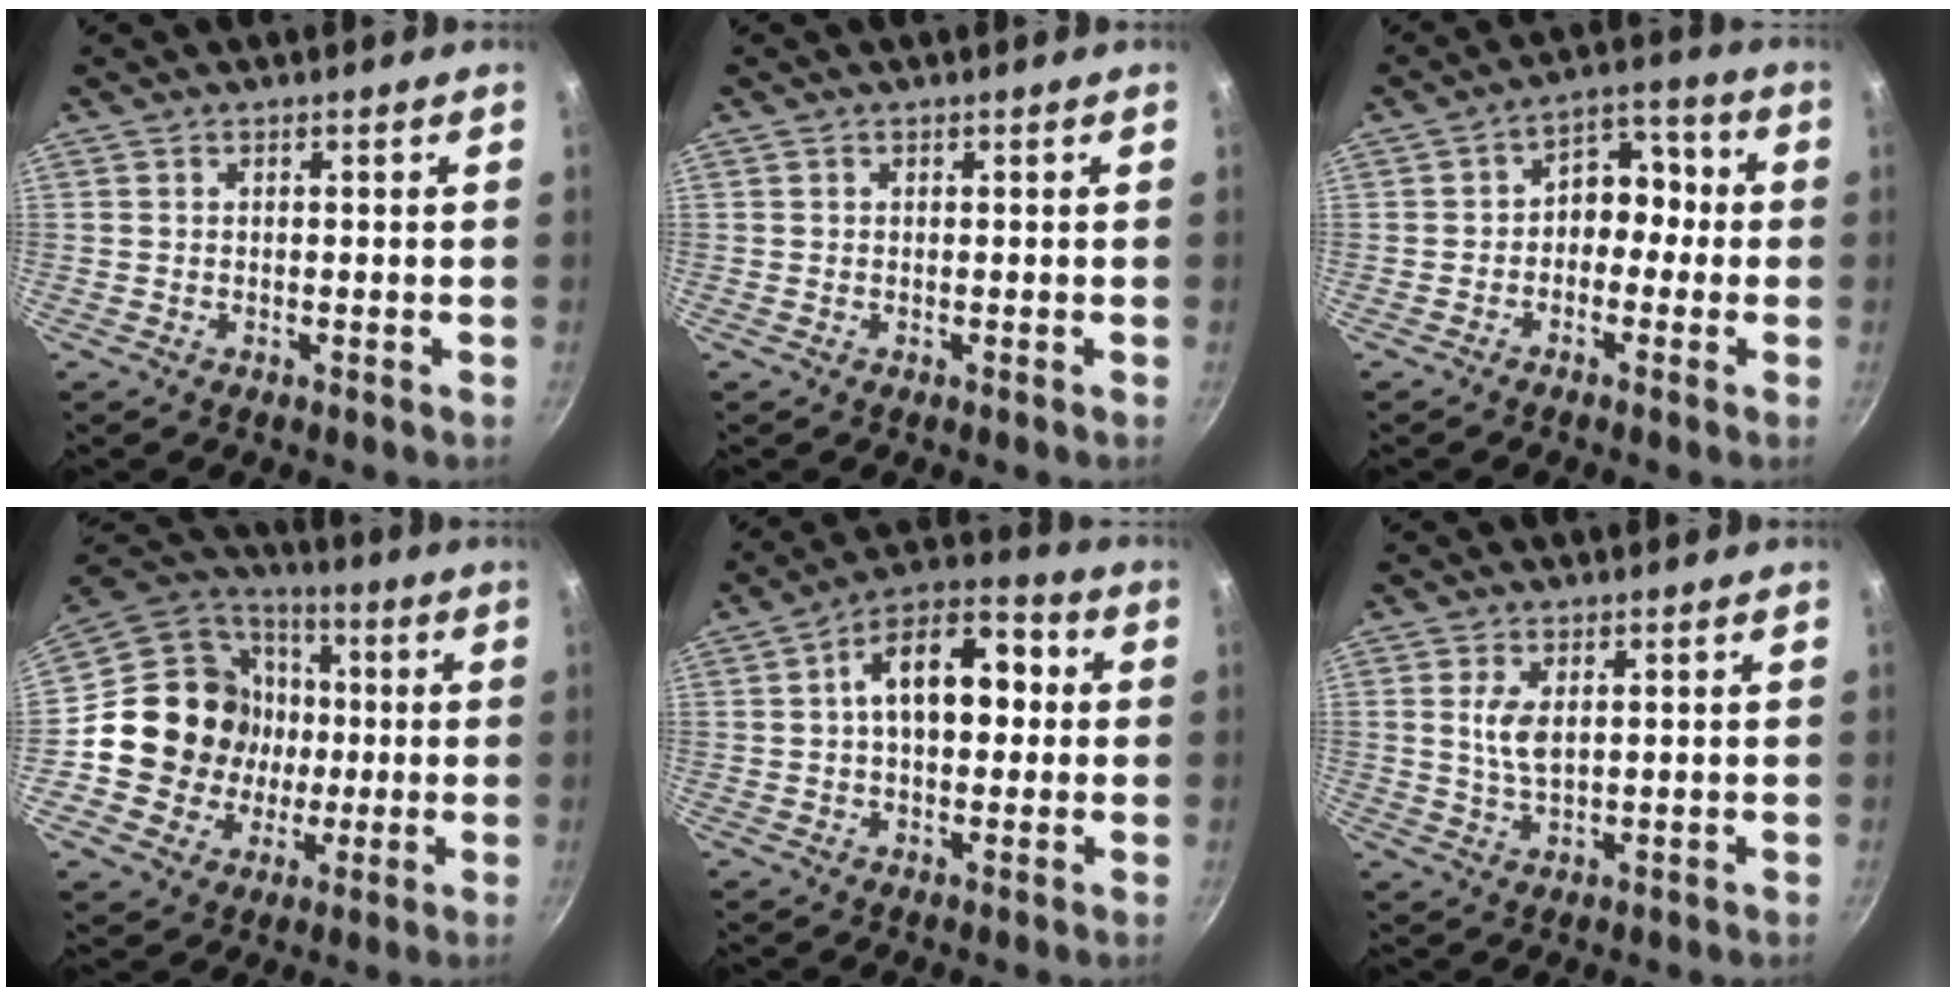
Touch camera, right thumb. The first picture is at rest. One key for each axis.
{"total": 0.0}
{"total": 7.6, "fx": -1.0, "fy": 5.8, "fz": 4.9, "tx": -0.015, "ty": 0.037, "tz": -0.034}
{"total": 18.7, "fx": -0.3, "fy": 17.3, "fz": 7.0, "tx": -0.093, "ty": 0.026, "tz": 0.000}
{"total": 14.1, "fx": 1.6, "fy": 8.7, "fz": 11.0, "tx": -0.126, "ty": 0.034, "tz": 0.007}
{"total": 4.6, "fx": 1.1, "fy": 2.3, "fz": 3.8, "tx": -0.074, "ty": -0.009, "tz": 0.023}